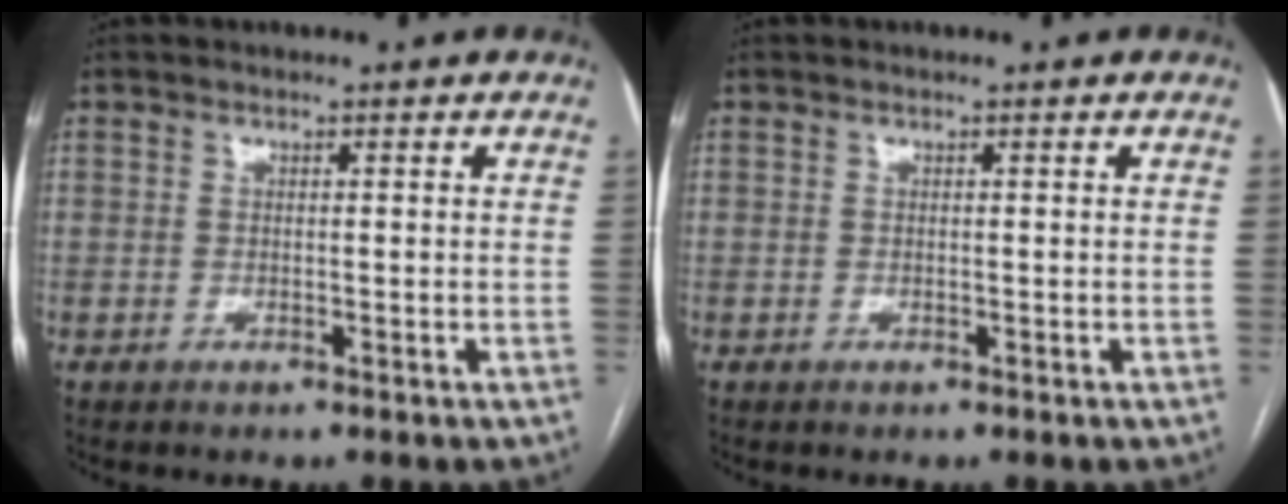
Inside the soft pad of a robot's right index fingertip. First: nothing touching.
{"total": 0.0}